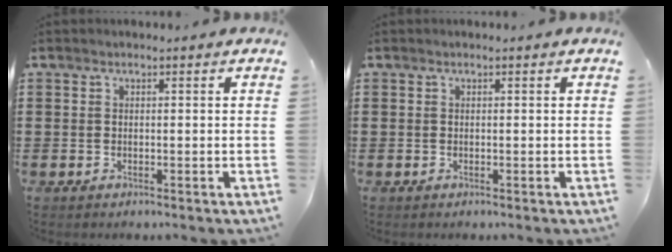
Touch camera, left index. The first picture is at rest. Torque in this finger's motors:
{"motor_torque": [-0.03, -0.03, -0.07, -0.01]}